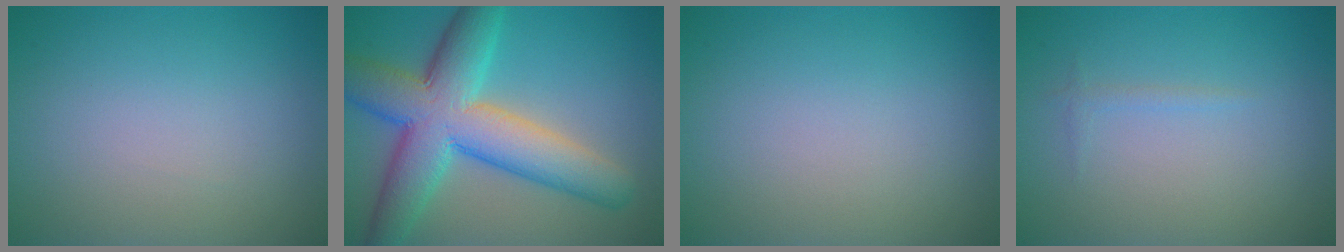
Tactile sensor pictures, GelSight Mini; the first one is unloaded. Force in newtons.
{"total": 10.6, "press": 10.6, "slide": 0.4}
{"total": 0.0}
{"total": 0.6, "press": 0.6, "slide": 0.1}